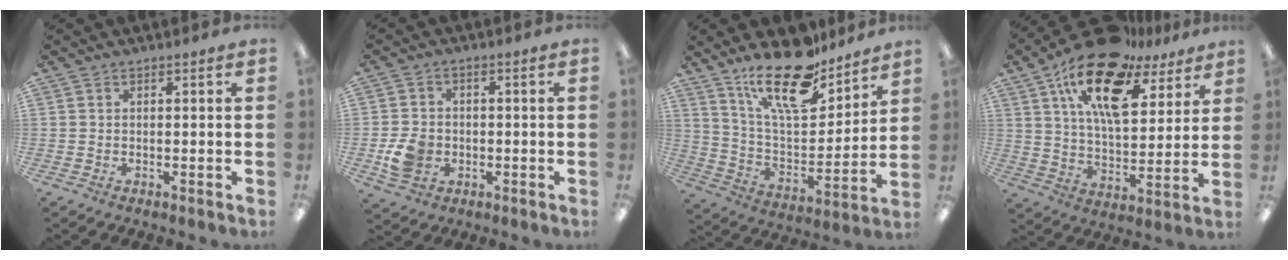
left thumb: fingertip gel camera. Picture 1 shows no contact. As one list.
[{"total": 6.8, "force": [-1.8, 5.5, 3.6], "torque": [-0.062, 0.003, -0.033]}, {"total": 20.4, "force": [15.1, 7.5, 11.4], "torque": [-0.203, -0.089, 0.261]}, {"total": 20.0, "force": [12.2, 9.1, 13.0], "torque": [-0.221, -0.058, 0.211]}]